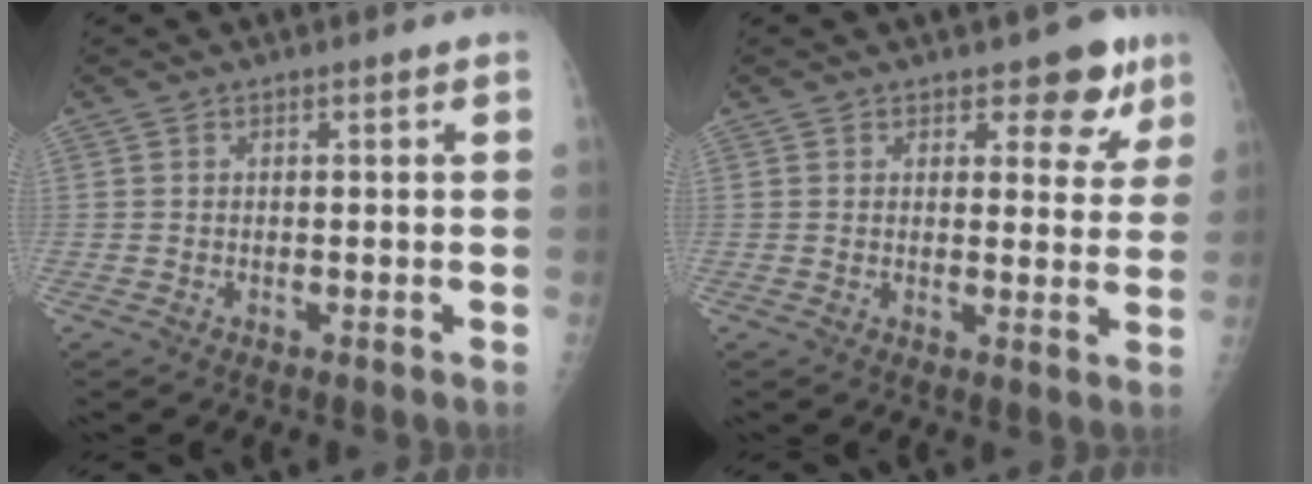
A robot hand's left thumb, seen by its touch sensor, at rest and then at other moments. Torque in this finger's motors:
{"motor_torque": [0.05, 0.15, -0.16, -0.30, 0.03]}